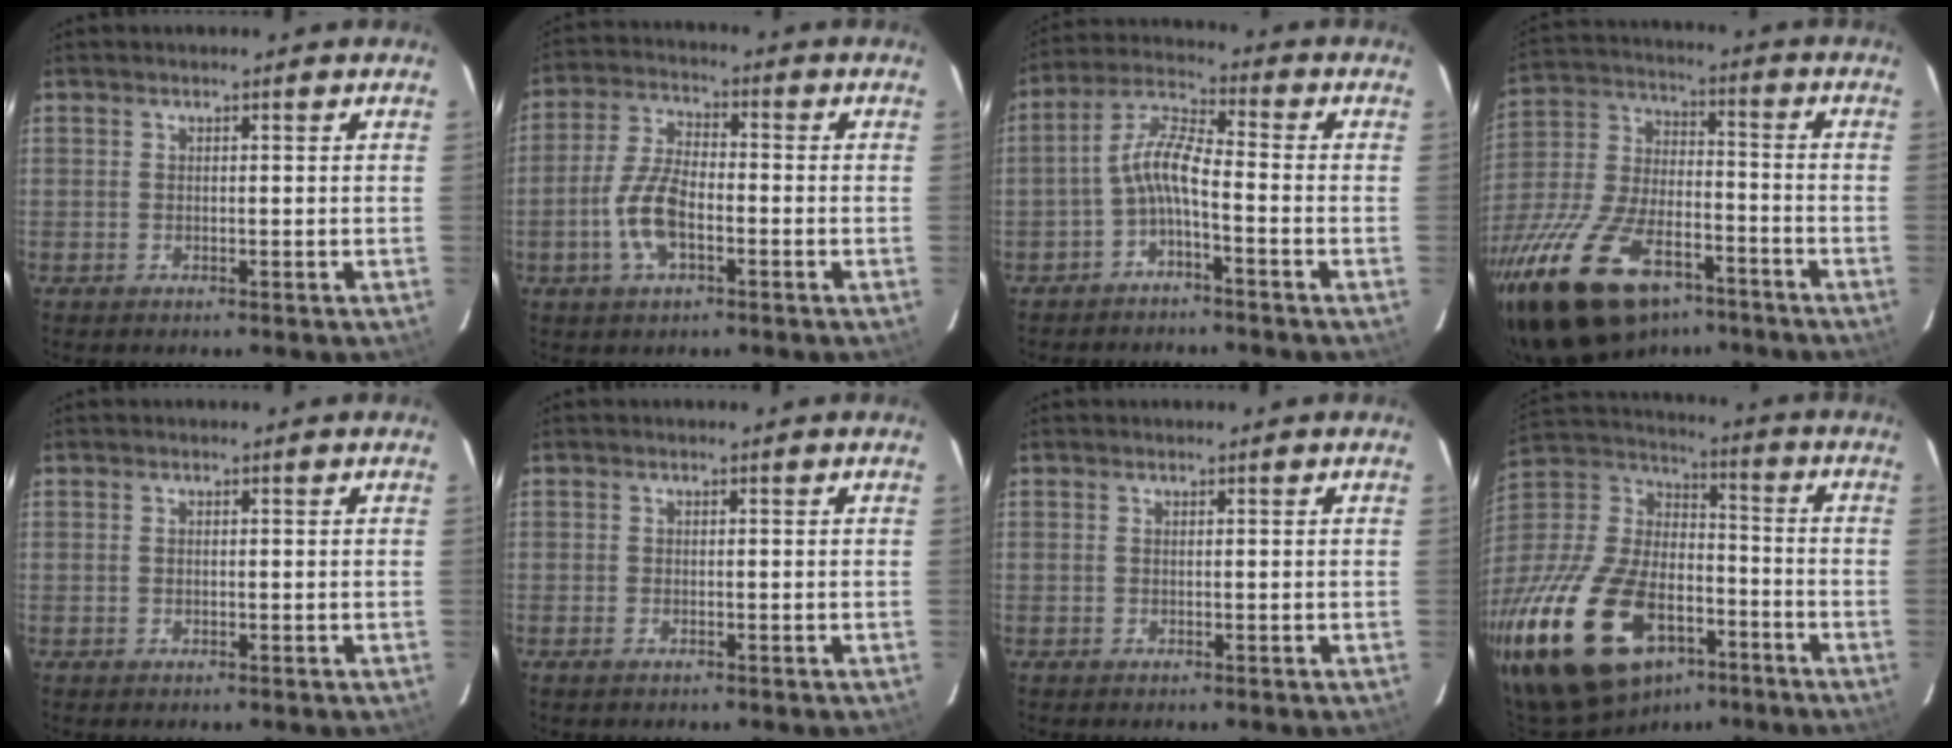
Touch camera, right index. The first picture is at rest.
{"total": 9.0, "force": [-3.0, 4.0, 7.5], "torque": [-0.160, 0.005, -0.057]}
{"total": 6.3, "force": [-2.8, 1.2, 5.5], "torque": [-0.134, 0.019, -0.056]}
{"total": 25.8, "force": [-16.5, 12.2, 15.5], "torque": [-0.318, -0.020, -0.276]}
{"total": 0.5, "force": [0.0, 0.3, 0.4], "torque": [-0.009, 0.001, -0.001]}
{"total": 1.2, "force": [-0.9, 0.6, 0.5], "torque": [-0.010, -0.004, -0.017]}
{"total": 0.0}
{"total": 31.5, "force": [-16.3, 18.1, 19.9], "torque": [-0.427, -0.010, -0.261]}